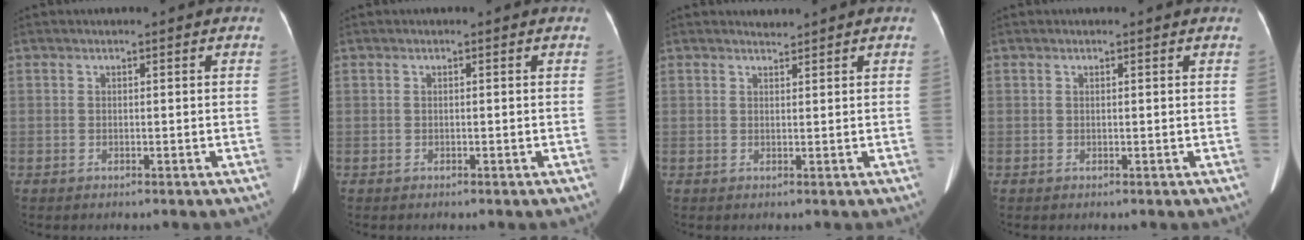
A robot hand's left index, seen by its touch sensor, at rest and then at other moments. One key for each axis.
{"total": 0.0}
{"total": 1.0, "fx": 0.9, "fy": -0.2, "fz": -0.2, "tx": -0.006, "ty": -0.001, "tz": 0.018}
{"total": 0.5, "fx": 0.5, "fy": 0.0, "fz": 0.2, "tx": -0.008, "ty": 0.002, "tz": 0.005}